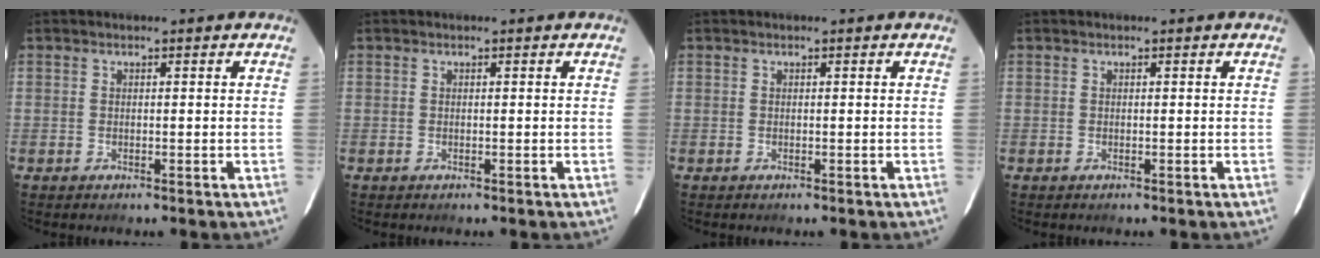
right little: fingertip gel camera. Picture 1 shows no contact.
{"total": 0.0}
{"total": 0.0}
{"total": 0.0}